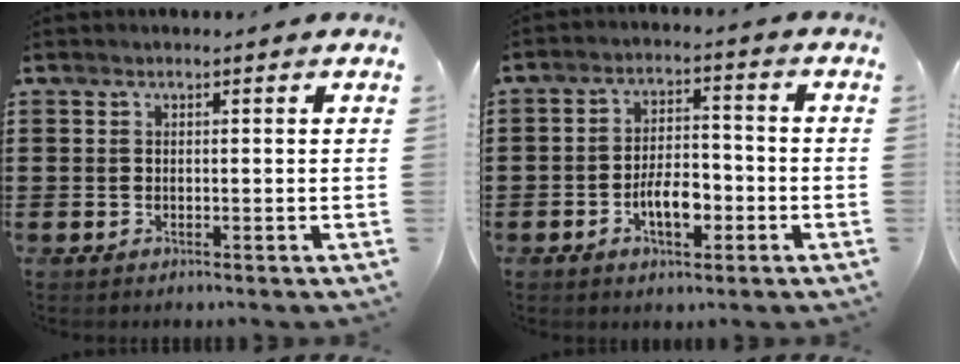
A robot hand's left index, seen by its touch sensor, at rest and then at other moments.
{"total": 6.1, "force": [-2.4, 2.9, 4.8], "torque": [-0.086, 0.003, -0.048]}